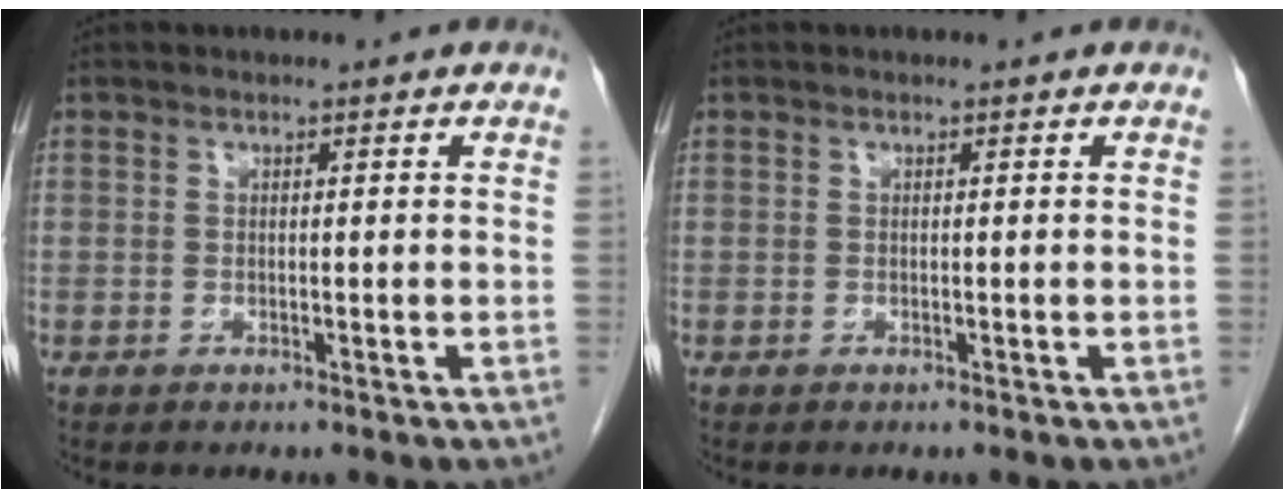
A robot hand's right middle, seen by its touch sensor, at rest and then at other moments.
{"total": 0.0}